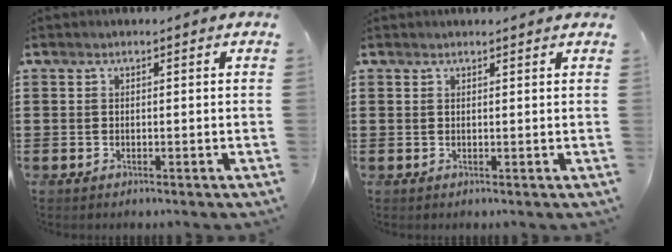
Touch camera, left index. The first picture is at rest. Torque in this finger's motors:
{"motor_torque": [-0.05, -0.06, 0.08, 0.00]}